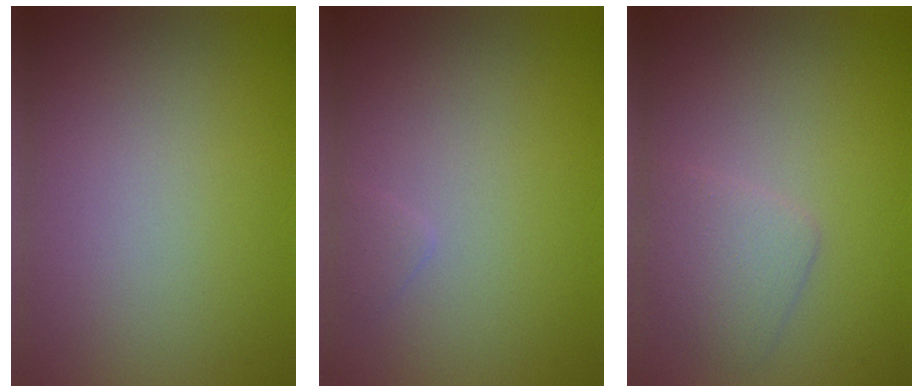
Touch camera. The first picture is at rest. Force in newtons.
{"total": 0.6, "press": 0.6, "slide": 0.0}
{"total": 2.5, "press": 2.5, "slide": 0.2}